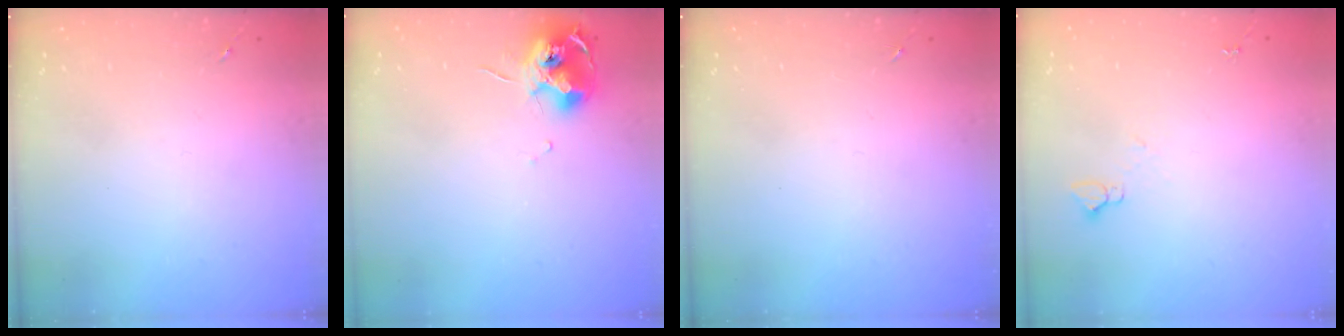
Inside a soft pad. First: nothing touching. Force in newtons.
{"total": 12.1, "press": 12.0, "slide": 1.2}
{"total": 0.0}
{"total": 3.1, "press": 3.1, "slide": 0.3}